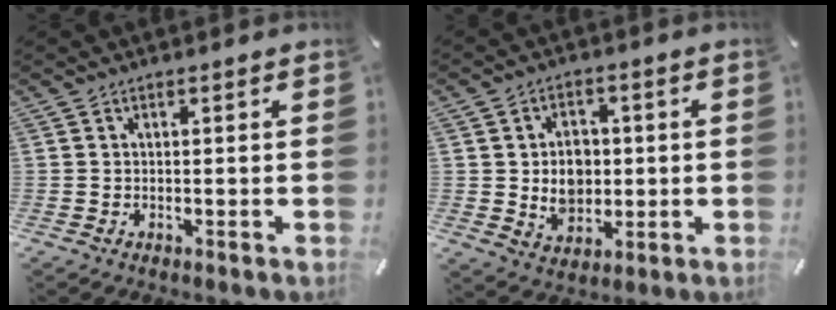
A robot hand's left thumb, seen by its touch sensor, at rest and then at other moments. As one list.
[{"total": 8.5, "force": [0.5, 7.1, 4.6], "torque": [-0.062, 0.003, 0.008]}]